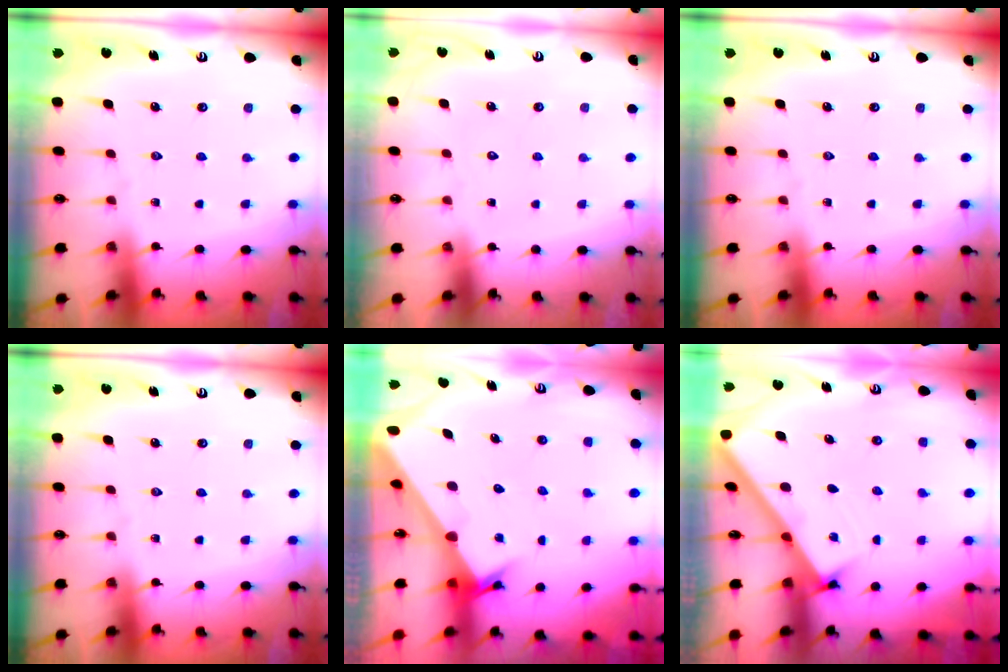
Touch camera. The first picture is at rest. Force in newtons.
{"total": 1.6, "press": 1.6, "slide": 0.0}
{"total": 0.0}
{"total": 0.0}
{"total": 3.5, "press": 3.5, "slide": 0.3}
{"total": 2.6, "press": 2.6, "slide": 0.3}